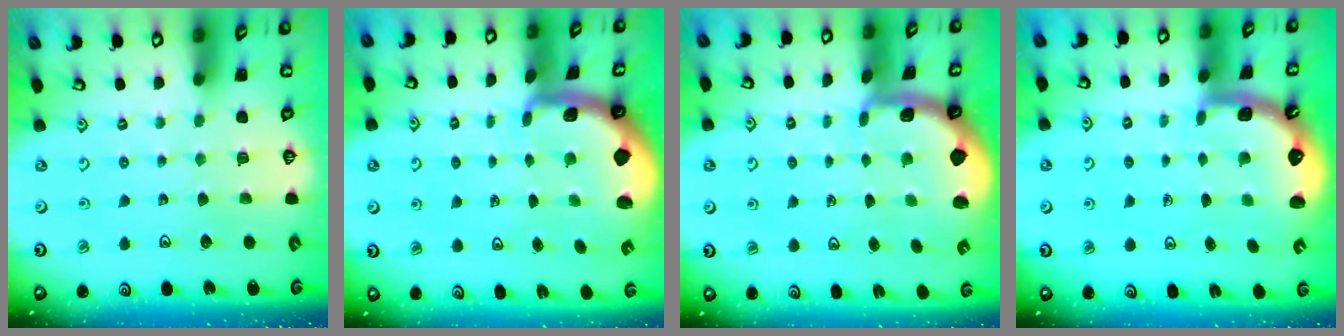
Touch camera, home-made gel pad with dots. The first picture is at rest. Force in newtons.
{"total": 1.9, "press": 1.9, "slide": 0.4}
{"total": 1.0, "press": 0.9, "slide": 0.4}
{"total": 1.4, "press": 1.4, "slide": 0.1}